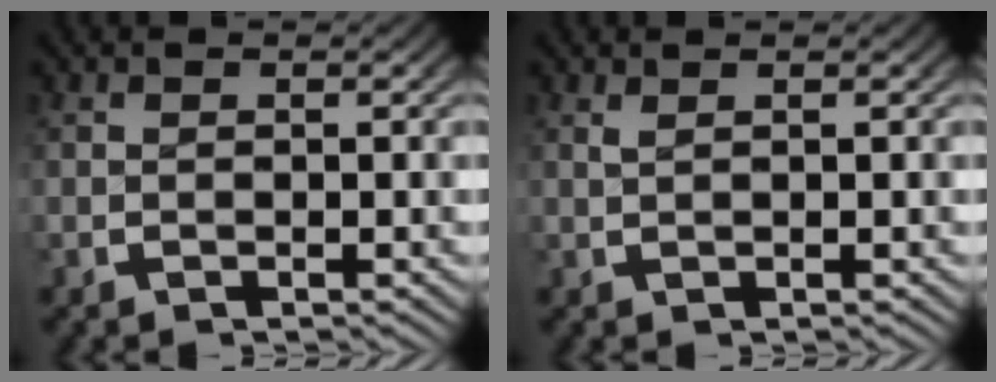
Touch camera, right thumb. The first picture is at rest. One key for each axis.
{"total": 0.6, "fx": 0.4, "fy": -0.2, "fz": 0.3, "tx": -0.009, "ty": 0.001, "tz": 0.013}